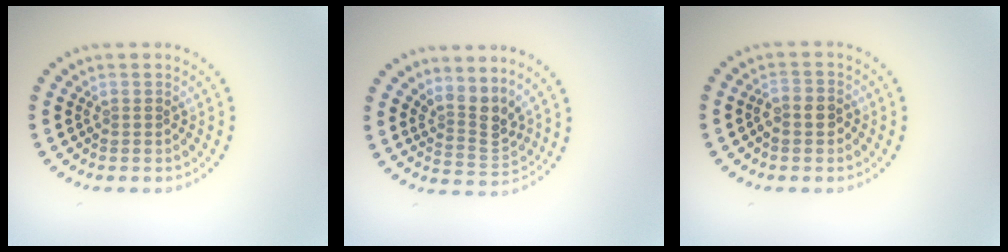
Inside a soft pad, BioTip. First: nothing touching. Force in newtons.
{"total": 3.0, "press": 2.1, "slide": 2.1}
{"total": 2.0, "press": 1.9, "slide": 0.8}